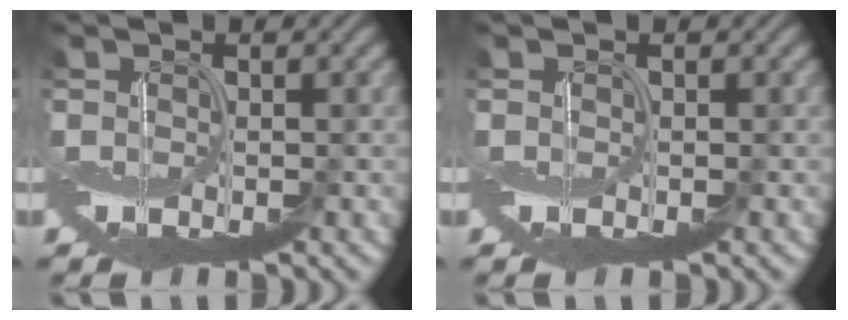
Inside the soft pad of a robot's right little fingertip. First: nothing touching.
{"total": 0.0}